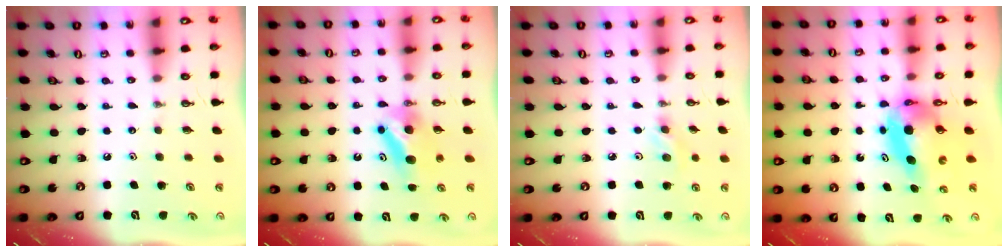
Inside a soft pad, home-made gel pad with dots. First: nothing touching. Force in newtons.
{"total": 7.4, "press": 7.2, "slide": 1.8}
{"total": 6.4, "press": 6.3, "slide": 0.8}
{"total": 6.9, "press": 6.9, "slide": 0.5}